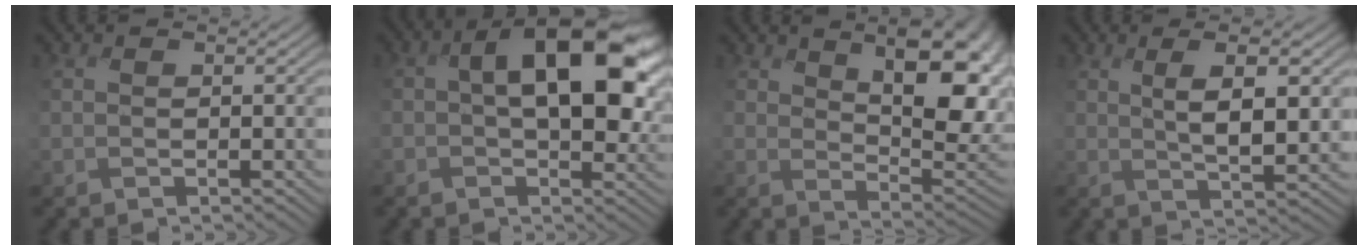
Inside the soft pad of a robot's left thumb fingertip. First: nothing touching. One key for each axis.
{"total": 13.1, "fx": 2.4, "fy": 7.0, "fz": 10.8, "tx": -0.169, "ty": 0.002, "tz": 0.038}
{"total": 11.2, "fx": 4.7, "fy": 4.8, "fz": 8.9, "tx": -0.135, "ty": -0.009, "tz": 0.075}
{"total": 5.8, "fx": 1.4, "fy": 1.4, "fz": 5.4, "tx": -0.090, "ty": 0.002, "tz": 0.017}